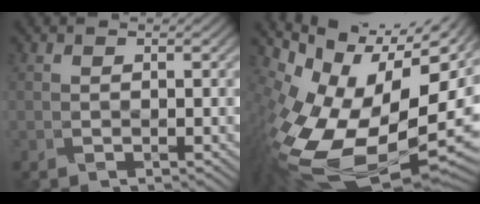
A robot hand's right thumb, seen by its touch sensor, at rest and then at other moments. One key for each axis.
{"total": 18.2, "fx": -3.2, "fy": 10.0, "fz": 14.8, "tx": -0.250, "ty": -0.028, "tz": -0.026}